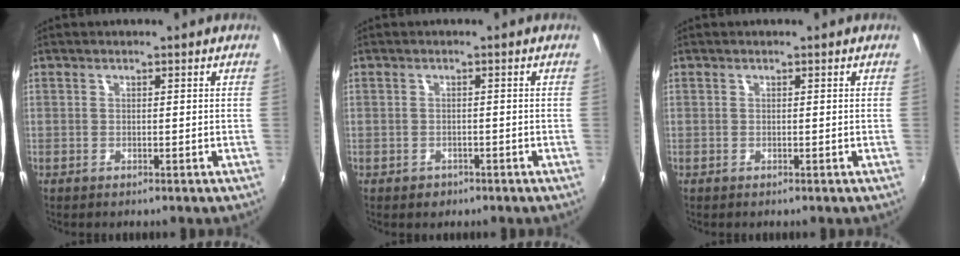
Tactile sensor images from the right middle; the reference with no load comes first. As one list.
[{"total": 1.9, "force": [-1.1, 1.5, 0.5], "torque": [-0.011, -0.003, -0.014]}, {"total": 0.0}]